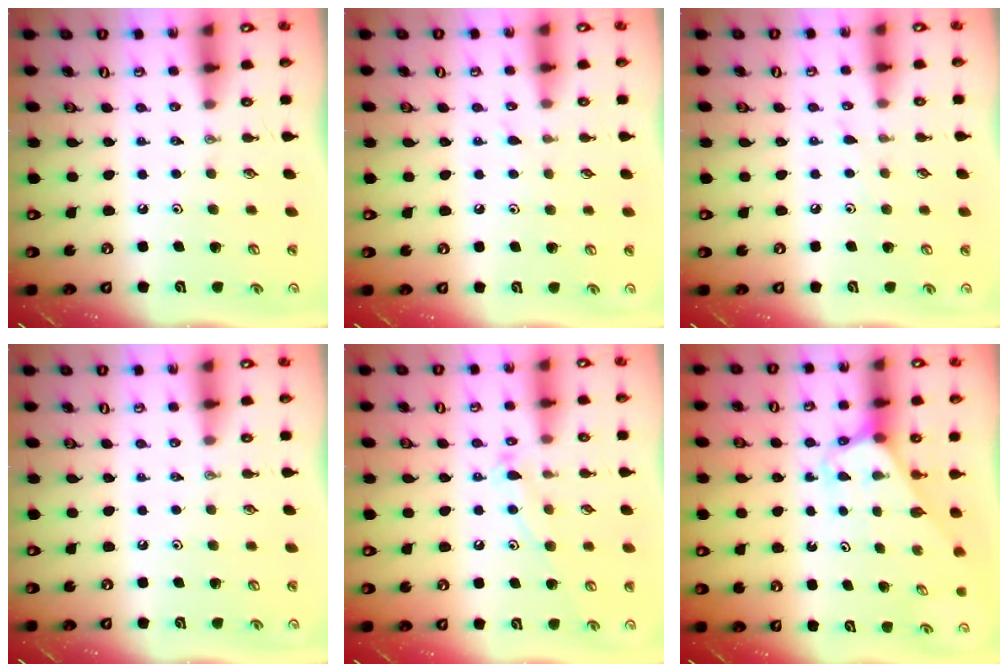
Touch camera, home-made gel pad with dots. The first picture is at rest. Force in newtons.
{"total": 4.9, "press": 4.9, "slide": 0.6}
{"total": 3.6, "press": 3.6, "slide": 0.5}
{"total": 0.0}
{"total": 10.7, "press": 10.7, "slide": 0.8}
{"total": 3.0, "press": 3.0, "slide": 0.2}